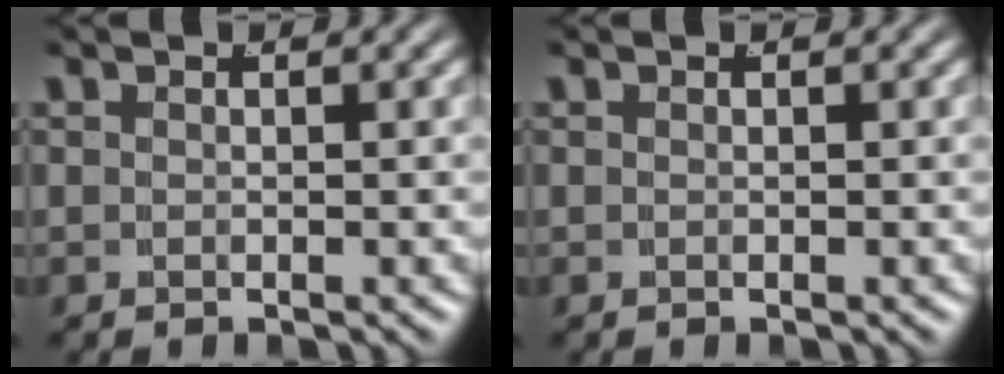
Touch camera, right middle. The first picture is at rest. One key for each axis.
{"total": 0.0}